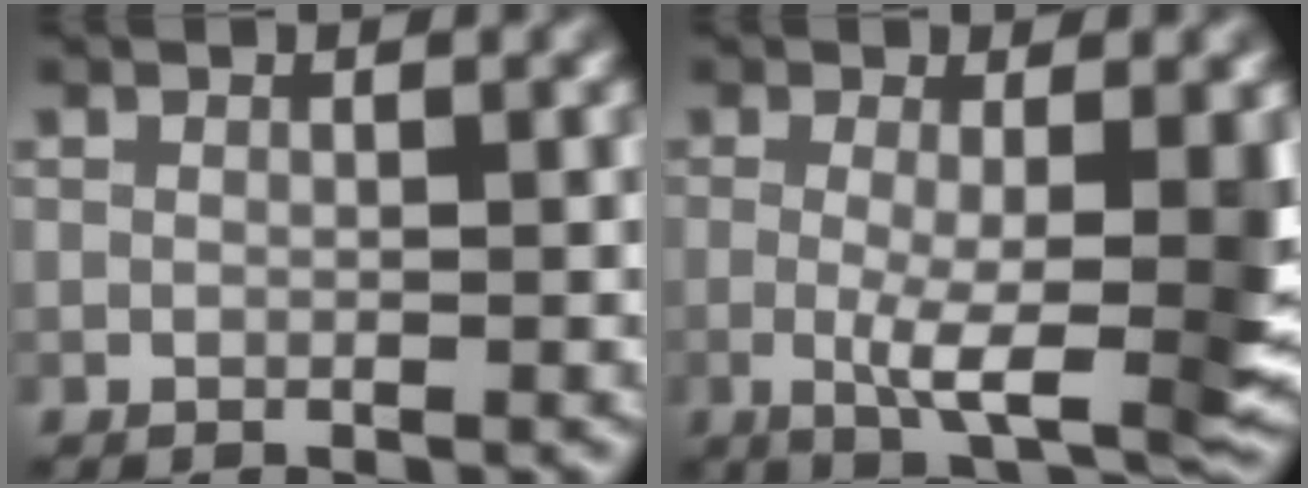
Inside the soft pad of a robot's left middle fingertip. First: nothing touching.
{"total": 6.6, "force": [-0.6, 1.3, 6.4], "torque": [-0.103, -0.016, -0.008]}